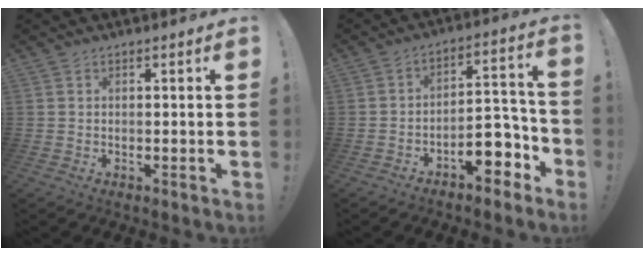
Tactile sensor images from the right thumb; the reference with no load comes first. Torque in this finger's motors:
{"motor_torque": [2.02, 0.68, 0.94, -1.04, 0.00]}